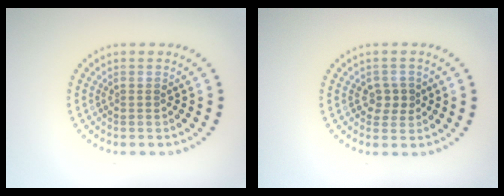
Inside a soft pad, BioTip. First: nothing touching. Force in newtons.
{"total": 1.9, "press": 1.8, "slide": 0.6}